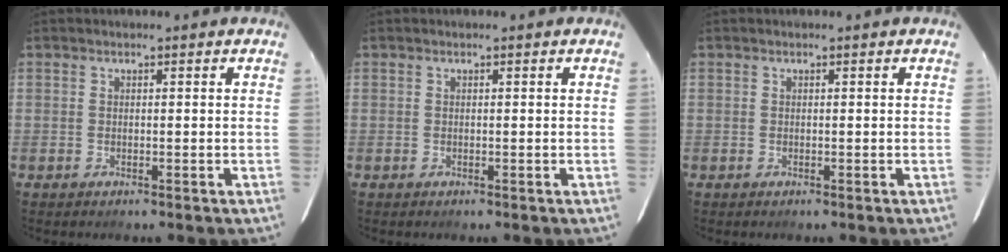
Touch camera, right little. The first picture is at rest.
{"total": 0.0}
{"total": 0.0}